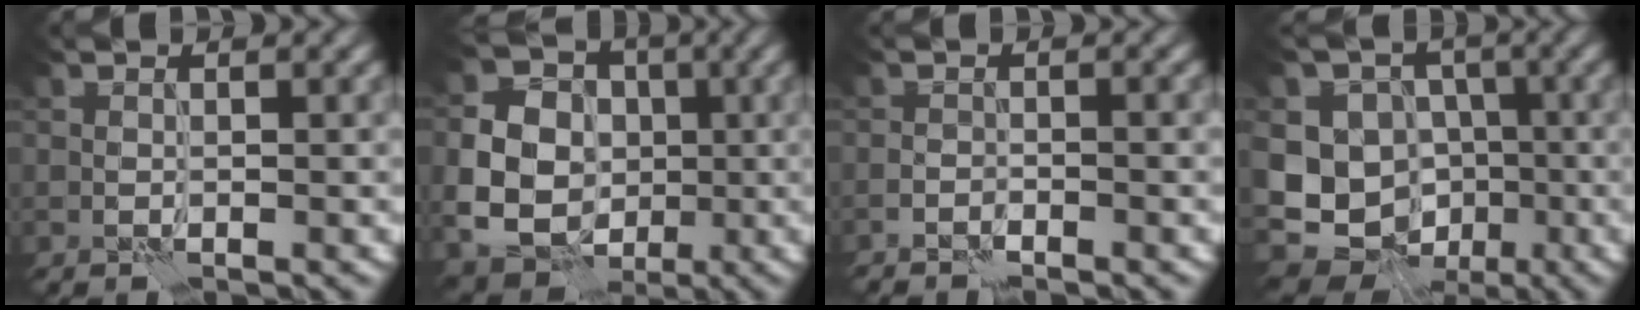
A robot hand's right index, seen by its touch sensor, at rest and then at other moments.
{"total": 7.4, "force": [-0.9, 6.5, 3.4], "torque": [-0.073, 0.003, -0.018]}
{"total": 1.4, "force": [-1.3, 0.0, 0.3], "torque": [-0.003, 0.006, -0.027]}
{"total": 12.5, "force": [-3.4, 11.3, 4.1], "torque": [-0.072, -0.016, -0.070]}